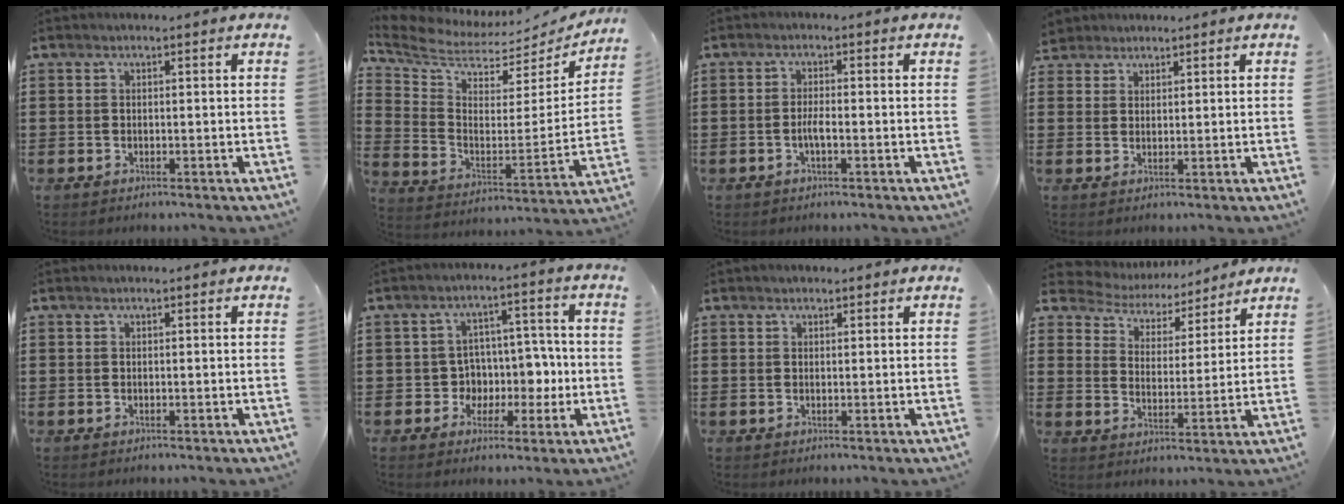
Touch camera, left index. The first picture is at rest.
{"total": 5.9, "force": [5.2, 2.1, 1.7], "torque": [-0.075, -0.055, 0.086]}
{"total": 2.1, "force": [-0.8, 0.4, 1.9], "torque": [-0.042, -0.002, -0.017]}
{"total": 2.5, "force": [2.2, 1.2, -0.2], "torque": [-0.007, 0.006, 0.042]}
{"total": 0.0}
{"total": 6.9, "force": [-0.7, 6.4, 2.4], "torque": [-0.053, 0.003, -0.009]}
{"total": 0.8, "force": [0.6, 0.4, 0.2], "torque": [-0.006, 0.003, 0.012]}
{"total": 5.2, "force": [5.0, 1.1, 0.2], "torque": [-0.038, -0.038, 0.085]}